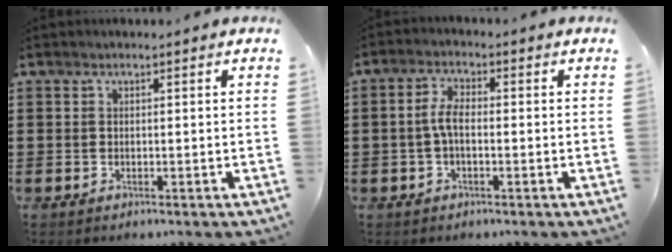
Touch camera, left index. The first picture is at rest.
{"total": 4.1, "force": [-0.5, 1.7, 3.7], "torque": [-0.089, 0.000, -0.016]}